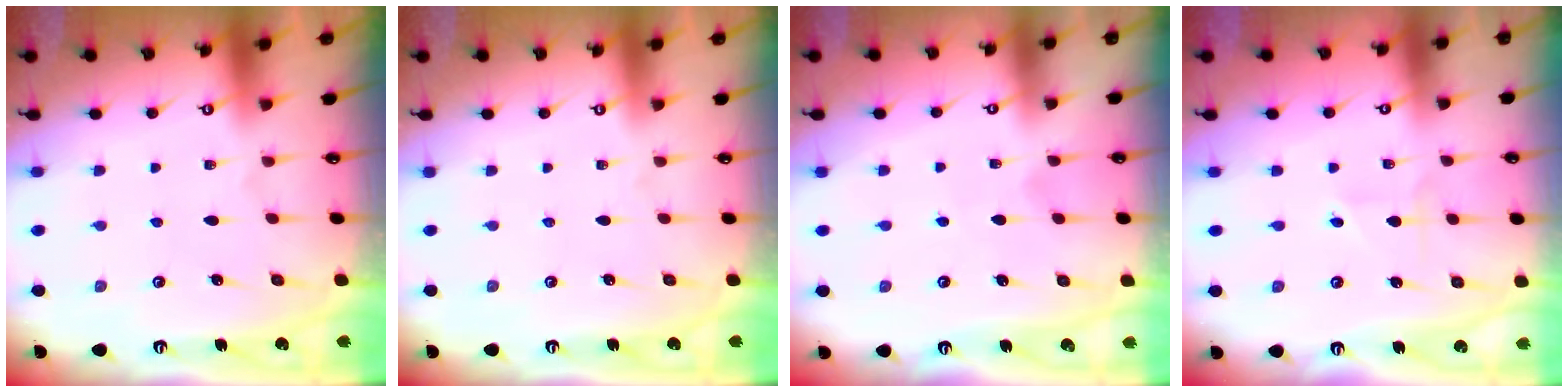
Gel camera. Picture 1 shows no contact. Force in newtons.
{"total": 0.0}
{"total": 3.3, "press": 3.3, "slide": 0.5}
{"total": 2.9, "press": 2.8, "slide": 0.4}